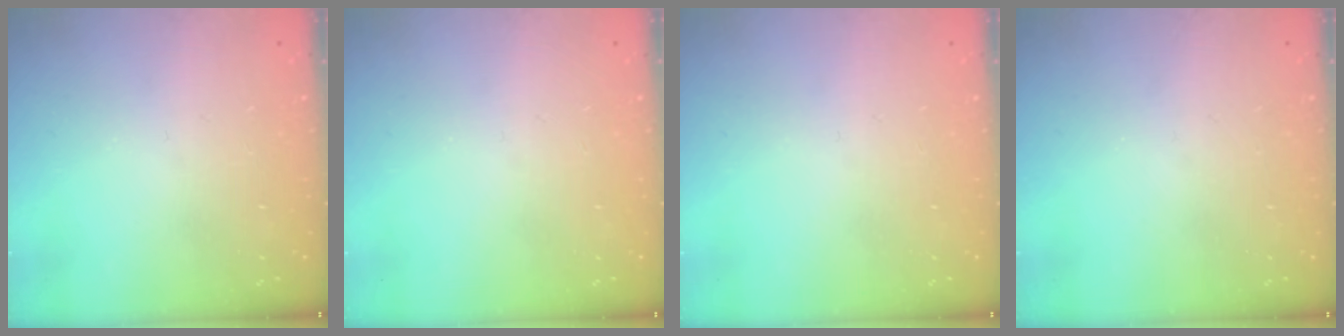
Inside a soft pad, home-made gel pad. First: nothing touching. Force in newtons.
{"total": 0.0}
{"total": 0.0}
{"total": 0.0}